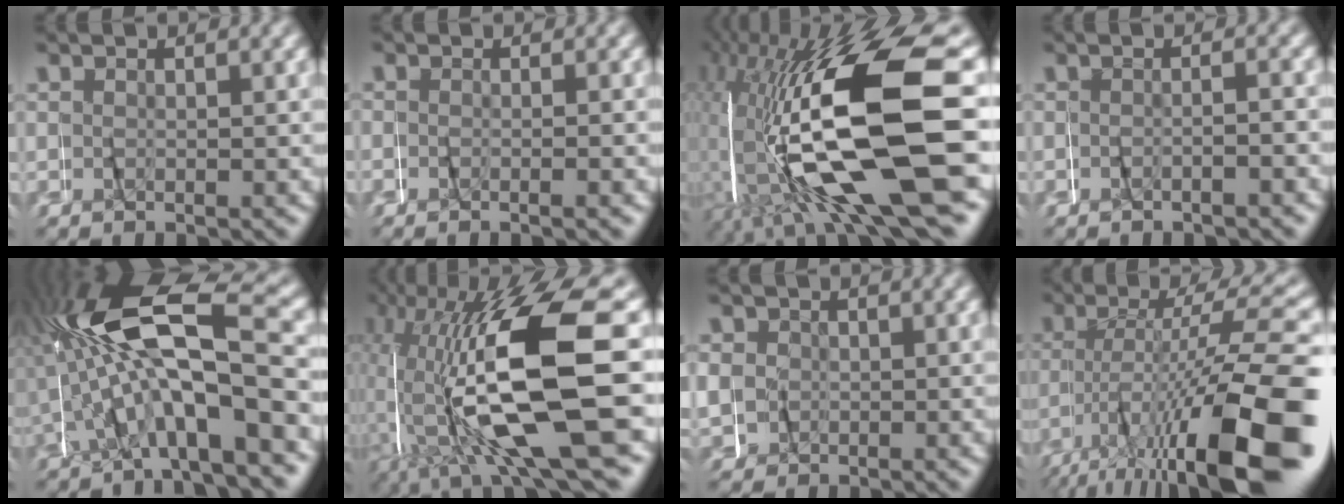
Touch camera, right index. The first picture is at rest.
{"total": 1.2, "force": [-1.1, -0.2, 0.4], "torque": [-0.017, -0.002, -0.021]}
{"total": 19.0, "force": [-2.0, 8.3, 17.0], "torque": [-0.307, -0.012, -0.008]}
{"total": 1.4, "force": [-1.4, -0.1, 0.4], "torque": [-0.009, 0.009, -0.029]}
{"total": 11.2, "force": [0.5, 4.5, 10.2], "torque": [-0.204, 0.008, 0.009]}
{"total": 16.0, "force": [0.1, 6.9, 14.5], "torque": [-0.248, 0.003, 0.008]}
{"total": 3.2, "force": [0.4, 3.2, 0.6], "torque": [-0.028, 0.000, 0.008]}
{"total": 11.5, "force": [-3.8, 3.0, 10.5], "torque": [-0.157, 0.003, -0.050]}